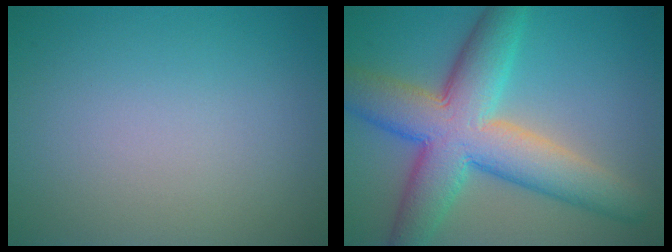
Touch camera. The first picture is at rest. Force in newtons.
{"total": 10.5, "press": 10.5, "slide": 0.7}